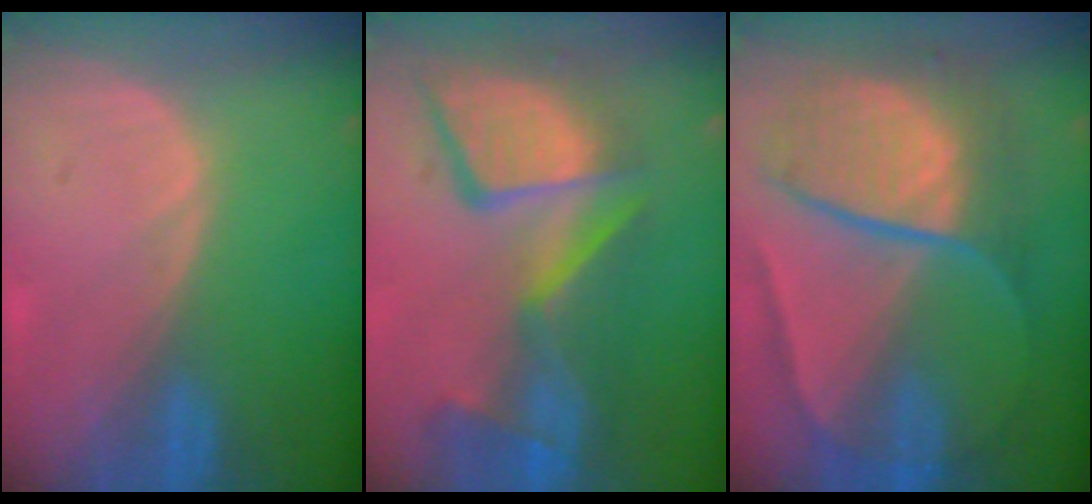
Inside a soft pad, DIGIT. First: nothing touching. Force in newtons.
{"total": 13.2, "press": 11.2, "slide": 7.0}
{"total": 10.8, "press": 10.8, "slide": 1.1}